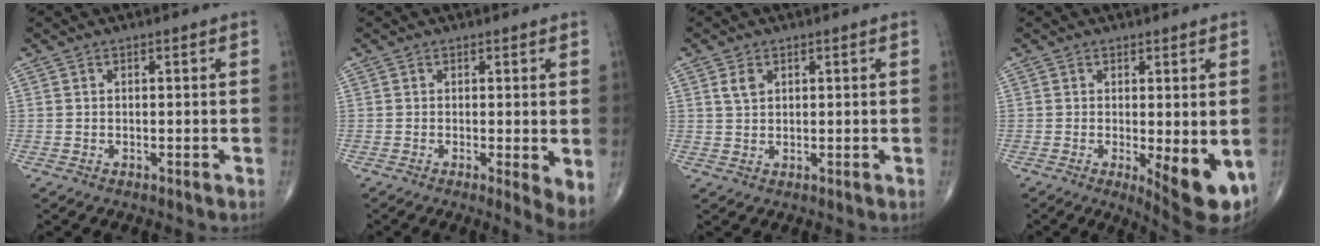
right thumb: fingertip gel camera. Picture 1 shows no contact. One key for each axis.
{"total": 3.8, "fx": -0.1, "fy": 0.8, "fz": 3.8, "tx": -0.057, "ty": -0.014, "tz": -0.007}
{"total": 2.5, "fx": 1.1, "fy": 1.6, "fz": 1.5, "tx": -0.024, "ty": -0.001, "tz": 0.024}
{"total": 9.4, "fx": -2.1, "fy": 2.9, "fz": 8.7, "tx": -0.108, "ty": -0.022, "tz": -0.022}